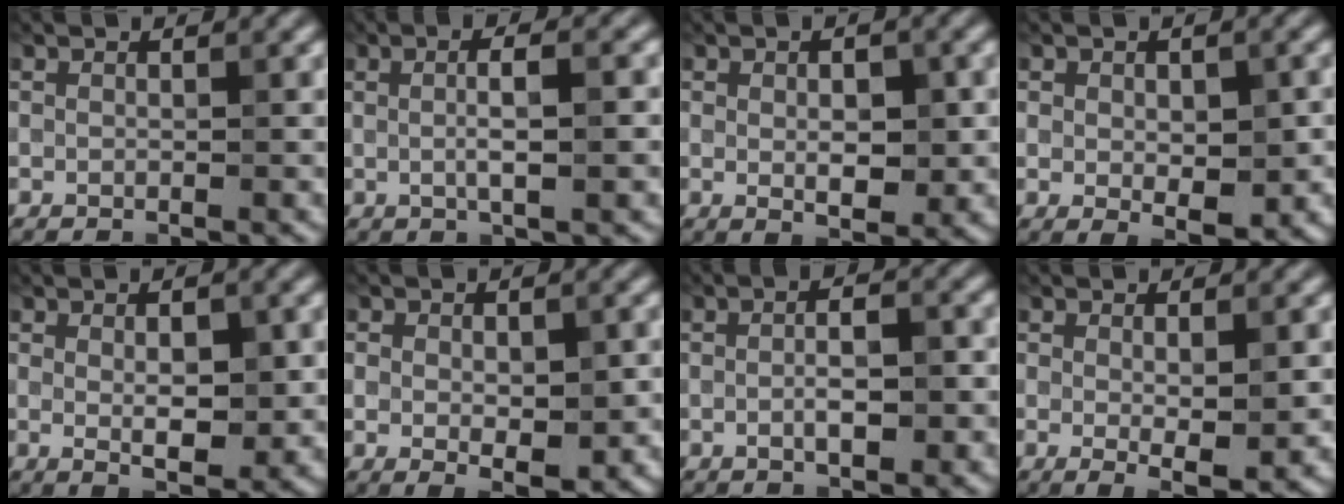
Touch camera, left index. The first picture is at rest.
{"total": 4.1, "force": [0.2, 1.0, 4.0], "torque": [-0.064, 0.005, 0.002]}
{"total": 3.8, "force": [0.1, 1.7, 3.4], "torque": [-0.048, -0.003, 0.005]}
{"total": 4.3, "force": [-0.2, 2.4, 3.6], "torque": [-0.049, -0.007, 0.003]}
{"total": 4.3, "force": [0.3, 1.6, 4.0], "torque": [-0.060, -0.004, 0.009]}
{"total": 5.0, "force": [-0.5, 2.7, 4.1], "torque": [-0.060, -0.011, -0.001]}
{"total": 4.0, "force": [-0.6, 1.4, 3.7], "torque": [-0.058, 0.001, -0.010]}
{"total": 3.8, "force": [-0.2, 1.0, 3.7], "torque": [-0.054, -0.010, 0.002]}